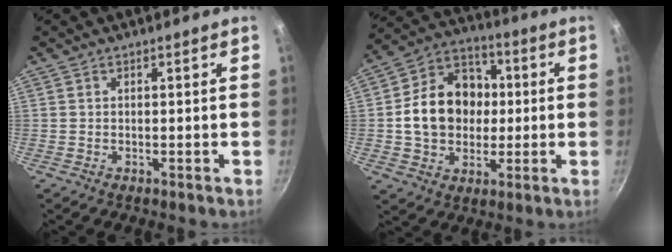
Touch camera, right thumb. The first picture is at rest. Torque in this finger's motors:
{"motor_torque": [0.81, 2.89, 1.40, -0.33, 0.34]}